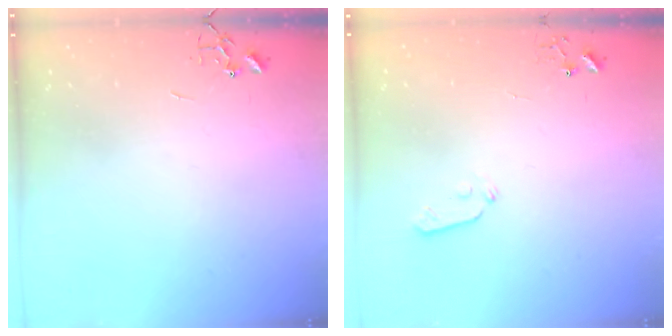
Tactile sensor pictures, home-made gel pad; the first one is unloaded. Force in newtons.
{"total": 4.8, "press": 4.7, "slide": 0.7}